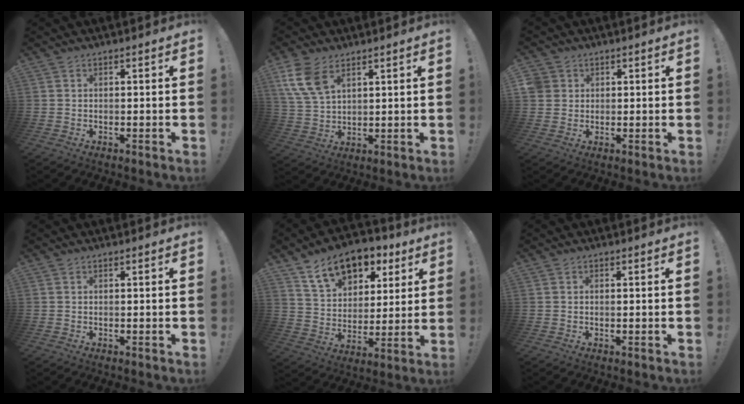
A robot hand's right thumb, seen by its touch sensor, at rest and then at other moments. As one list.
[{"total": 9.7, "force": [5.4, 5.5, 5.9], "torque": [-0.125, -0.016, 0.105]}, {"total": 3.9, "force": [1.6, 3.4, 0.8], "torque": [-0.016, -0.001, 0.032]}, {"total": 0.0}, {"total": 15.4, "force": [9.7, 9.4, 7.4], "torque": [-0.116, -0.052, 0.178]}, {"total": 0.0}]